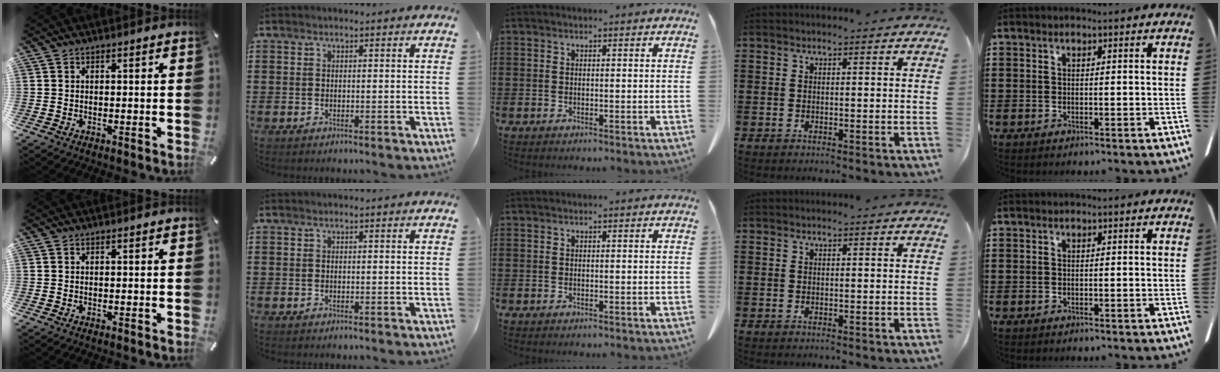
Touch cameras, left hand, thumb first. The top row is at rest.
{}